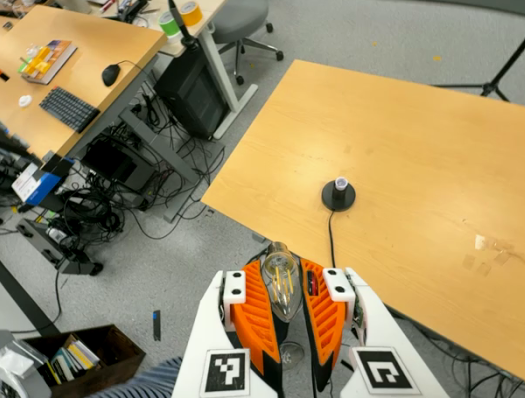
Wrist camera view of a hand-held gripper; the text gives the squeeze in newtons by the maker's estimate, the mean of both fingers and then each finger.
{"total": 19.4, "left": 24.5, "right": 14.3}